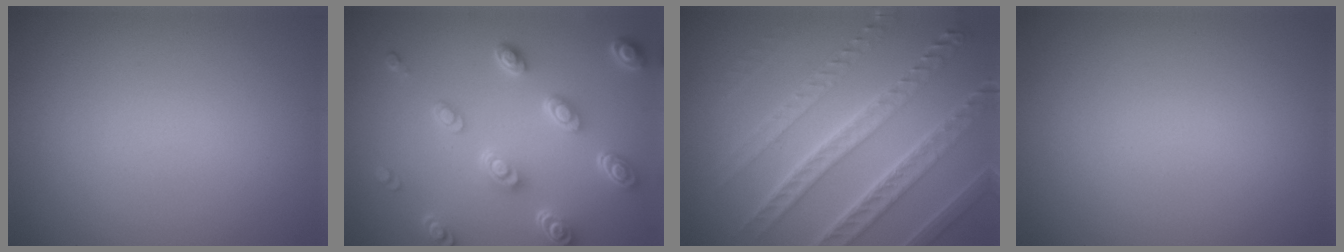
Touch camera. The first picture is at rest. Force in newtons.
{"total": 5.2, "press": 3.9, "slide": 3.5}
{"total": 8.2, "press": 5.8, "slide": 5.8}
{"total": 0.0}